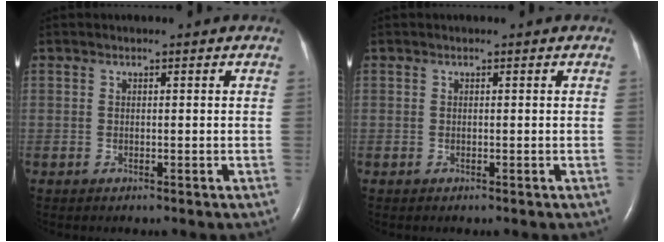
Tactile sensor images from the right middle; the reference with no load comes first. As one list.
[{"total": 0.0}]